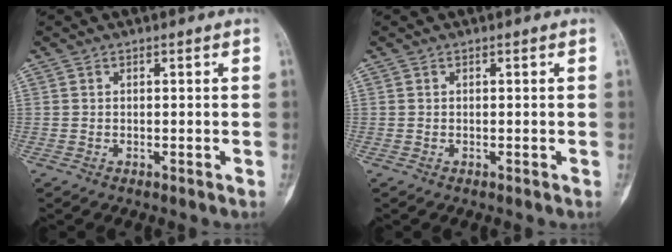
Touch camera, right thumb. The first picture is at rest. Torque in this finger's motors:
{"motor_torque": [0.14, 0.01, 0.13, -0.11, 0.01]}